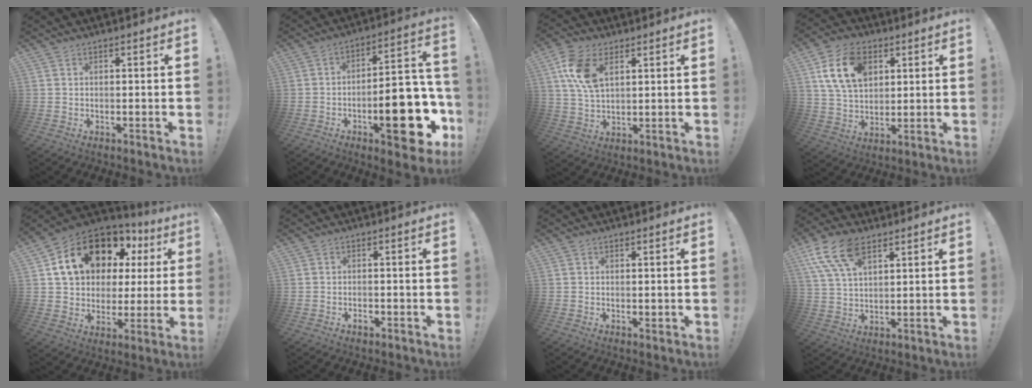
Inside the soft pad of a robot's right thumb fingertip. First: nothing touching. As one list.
[{"total": 21.4, "force": [-8.4, 7.7, 18.2], "torque": [-0.222, 0.045, -0.121]}, {"total": 11.3, "force": [5.0, 6.4, 7.8], "torque": [-0.165, -0.006, 0.093]}, {"total": 15.1, "force": [5.9, 10.2, 9.4], "torque": [-0.177, -0.006, 0.116]}, {"total": 19.3, "force": [10.1, 12.2, 11.0], "torque": [-0.184, -0.045, 0.198]}, {"total": 1.5, "force": [-1.3, 0.5, 0.7], "torque": [-0.017, 0.006, -0.021]}, {"total": 0.7, "force": [0.3, 0.4, 0.5], "torque": [-0.009, 0.000, 0.006]}, {"total": 13.0, "force": [7.1, 6.9, 8.4], "torque": [-0.169, -0.012, 0.137]}]